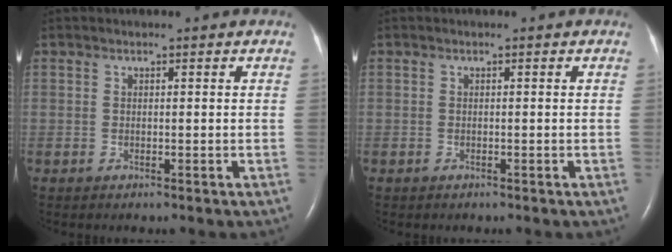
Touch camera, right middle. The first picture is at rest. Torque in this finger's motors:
{"motor_torque": [-0.53, 0.16, -0.03, -0.01]}